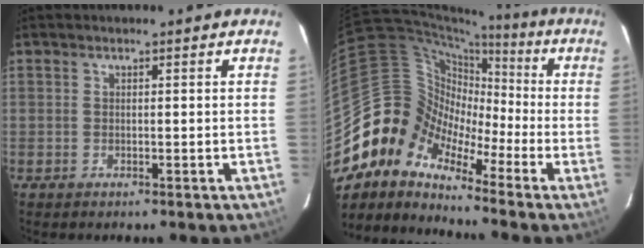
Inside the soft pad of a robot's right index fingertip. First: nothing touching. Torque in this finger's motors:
{"motor_torque": [0.71, -0.87, 0.30, -0.05]}